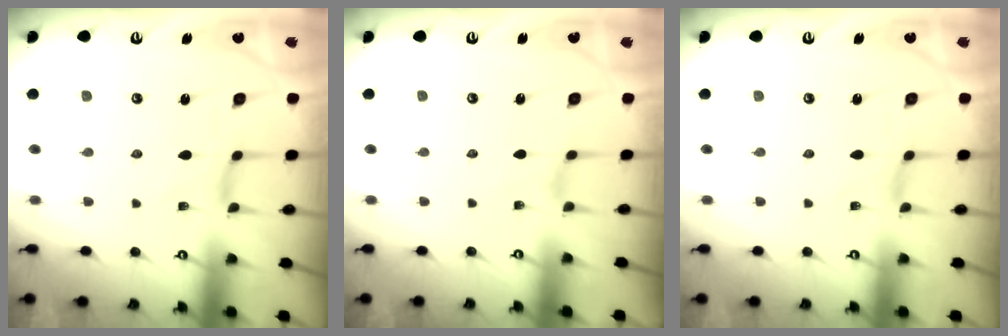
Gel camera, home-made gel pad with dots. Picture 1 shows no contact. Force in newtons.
{"total": 0.0}
{"total": 0.0}